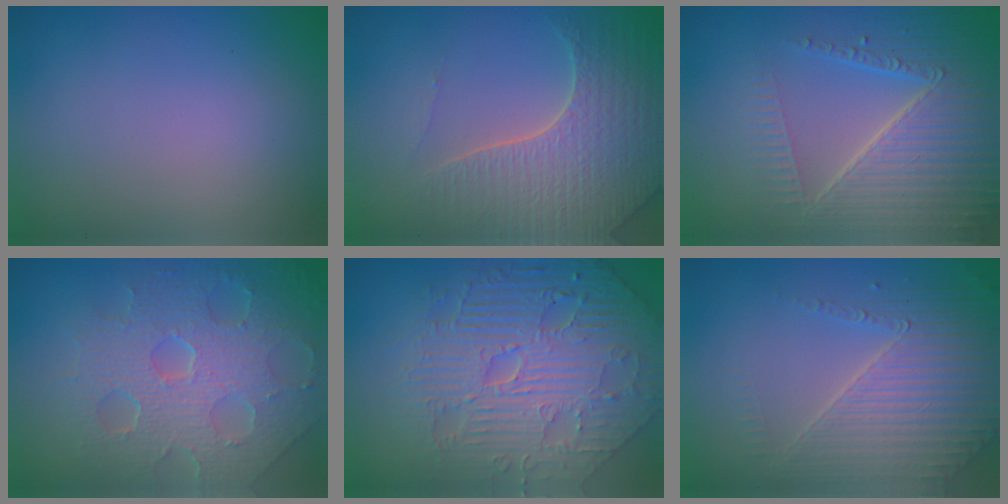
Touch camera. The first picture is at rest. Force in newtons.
{"total": 4.7, "press": 4.6, "slide": 1.2}
{"total": 6.6, "press": 5.2, "slide": 4.1}
{"total": 8.3, "press": 5.7, "slide": 6.0}
{"total": 8.4, "press": 6.7, "slide": 5.2}
{"total": 4.0, "press": 3.8, "slide": 1.2}